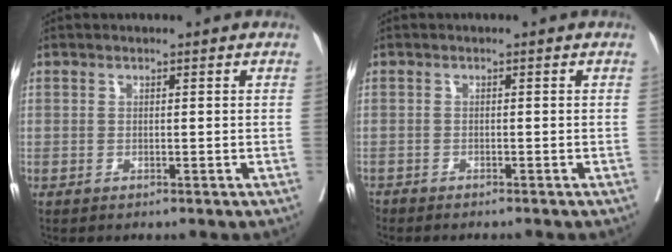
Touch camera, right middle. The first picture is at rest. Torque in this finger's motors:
{"motor_torque": [-0.01, -0.27, 0.07, 0.01]}